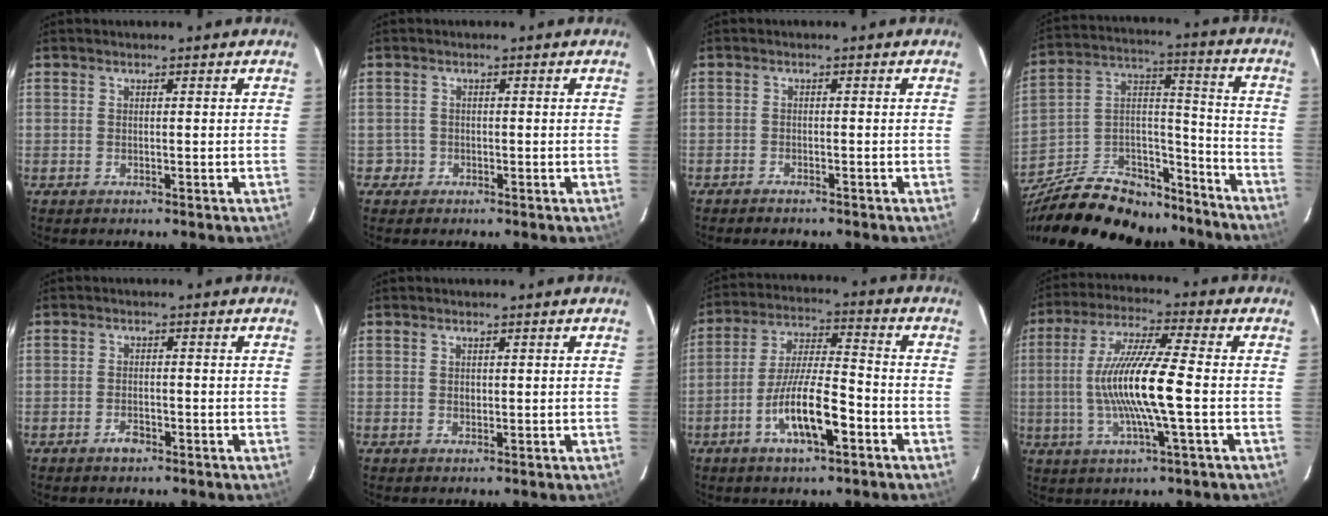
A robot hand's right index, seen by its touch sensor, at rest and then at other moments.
{"total": 1.6, "force": [-0.8, 1.4, -0.3], "torque": [0.007, 0.013, -0.011]}
{"total": 2.0, "force": [-1.9, 0.2, 0.6], "torque": [-0.023, -0.004, -0.034]}
{"total": 27.7, "force": [-21.0, 12.3, 13.4], "torque": [-0.275, 0.040, -0.313]}
{"total": 2.4, "force": [-1.6, 1.3, 1.3], "torque": [-0.026, 0.001, -0.027]}
{"total": 0.6, "force": [0.5, 0.3, 0.3], "torque": [-0.004, 0.002, 0.009]}
{"total": 11.7, "force": [-5.3, 2.6, 10.1], "torque": [-0.198, -0.004, -0.095]}
{"total": 13.8, "force": [-1.6, 0.3, 13.7], "torque": [-0.263, -0.002, -0.031]}